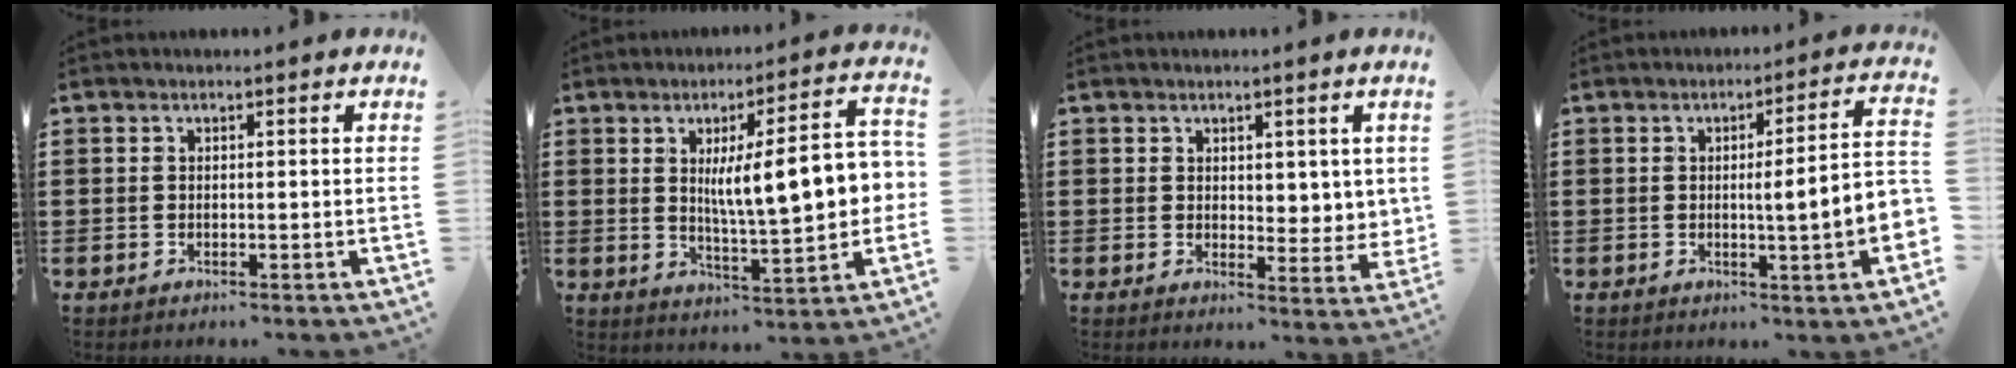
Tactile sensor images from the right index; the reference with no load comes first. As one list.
[{"total": 12.0, "force": [1.6, 2.9, 11.5], "torque": [-0.176, -0.005, 0.020]}, {"total": 3.4, "force": [2.3, 2.2, 1.1], "torque": [-0.015, -0.001, 0.041]}, {"total": 6.2, "force": [-0.5, -0.1, 6.2], "torque": [-0.101, -0.020, -0.015]}]